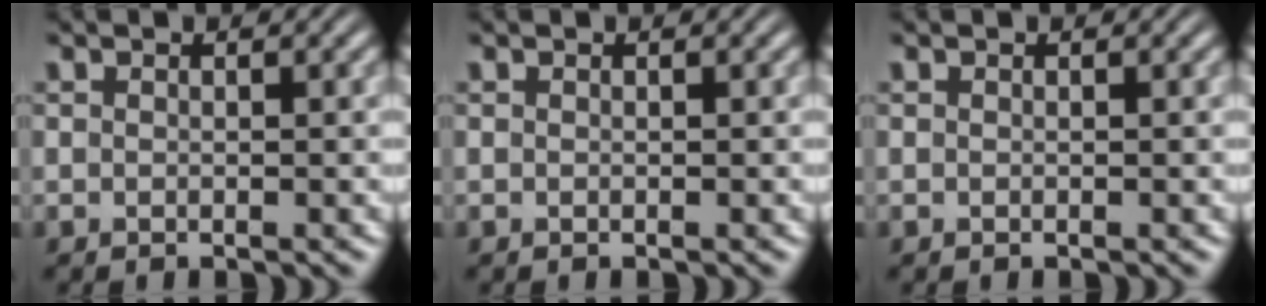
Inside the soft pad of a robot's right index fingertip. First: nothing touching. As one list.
[{"total": 0.0}, {"total": 0.0}]